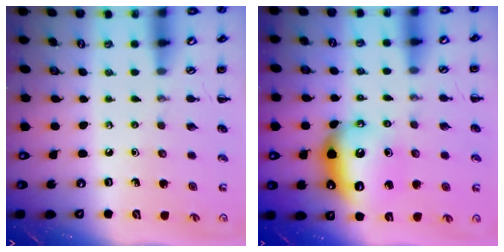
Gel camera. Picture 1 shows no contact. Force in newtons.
{"total": 12.0, "press": 11.9, "slide": 1.4}